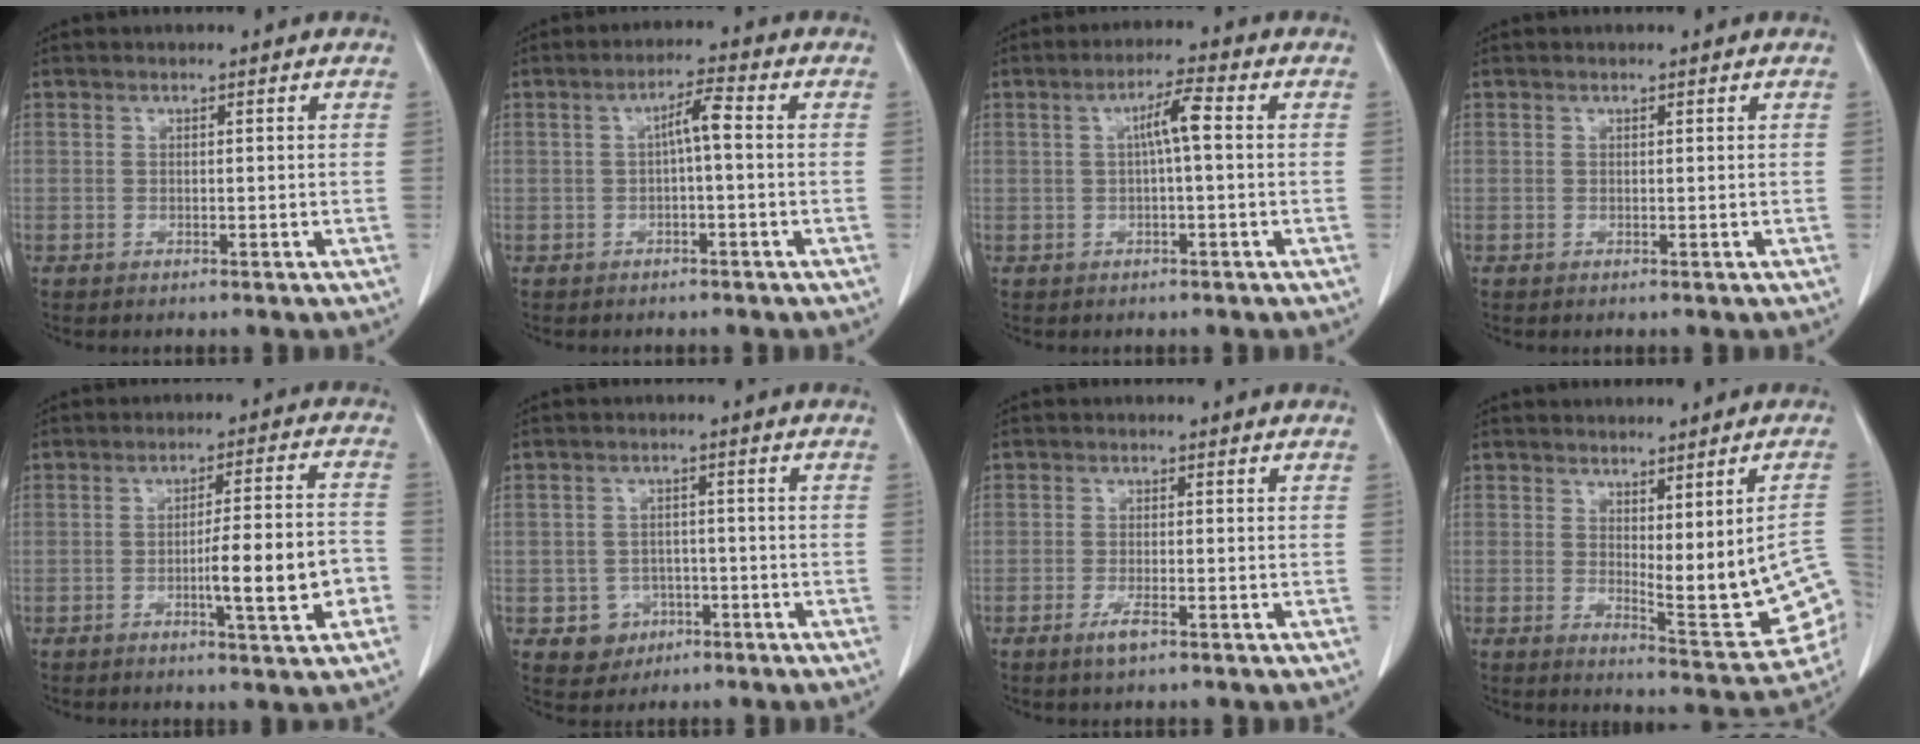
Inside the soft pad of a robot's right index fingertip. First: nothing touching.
{"total": 3.6, "force": [0.0, 0.4, 3.6], "torque": [-0.060, 0.013, 0.000]}
{"total": 4.1, "force": [0.3, 0.3, 4.1], "torque": [-0.070, 0.012, 0.005]}
{"total": 0.0}
{"total": 10.0, "force": [-3.0, 0.8, 9.4], "torque": [-0.140, 0.007, -0.043]}
{"total": 4.8, "force": [-1.9, 4.4, 0.5], "torque": [-0.003, 0.013, -0.019]}
{"total": 2.5, "force": [-1.5, 0.5, 2.0], "torque": [-0.042, -0.003, -0.026]}
{"total": 12.2, "force": [-0.8, 2.7, 11.9], "torque": [-0.132, -0.009, 0.000]}